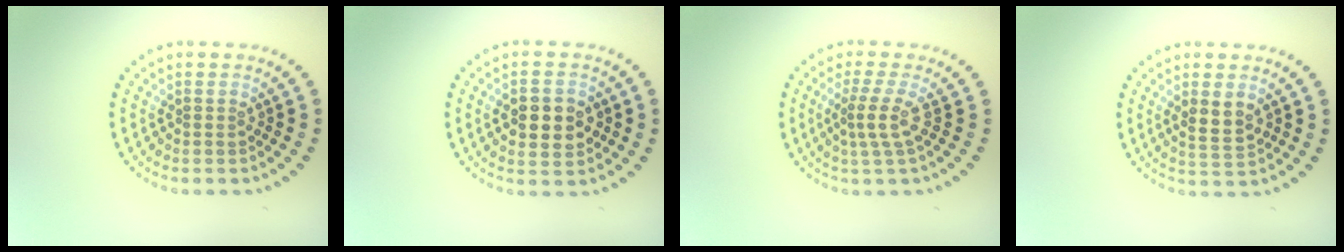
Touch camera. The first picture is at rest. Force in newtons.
{"total": 4.5, "press": 4.5, "slide": 0.4}
{"total": 2.5, "press": 1.7, "slide": 1.8}
{"total": 2.6, "press": 2.5, "slide": 0.7}